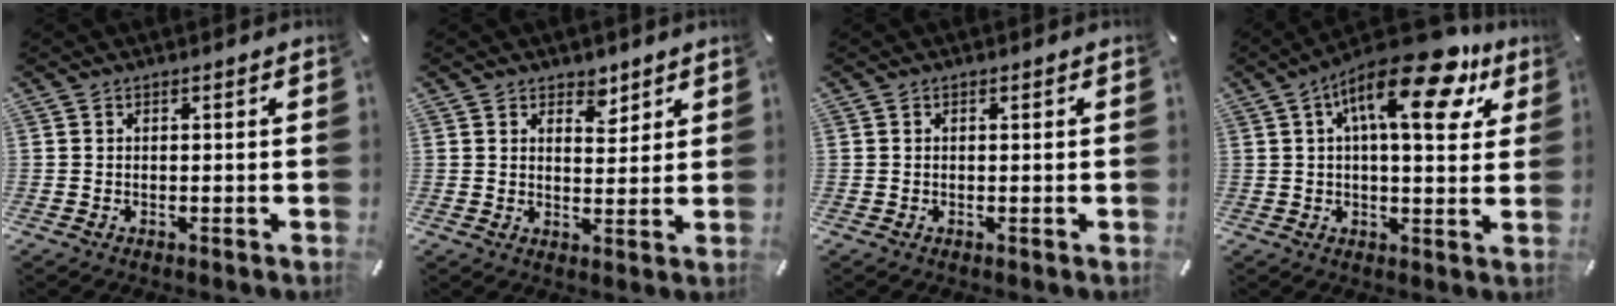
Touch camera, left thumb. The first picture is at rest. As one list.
[{"total": 4.3, "force": [3.3, 2.7, 0.9], "torque": [0.004, -0.020, 0.055]}, {"total": 0.0}, {"total": 18.3, "force": [8.7, 6.8, 14.6], "torque": [-0.225, -0.041, 0.132]}]